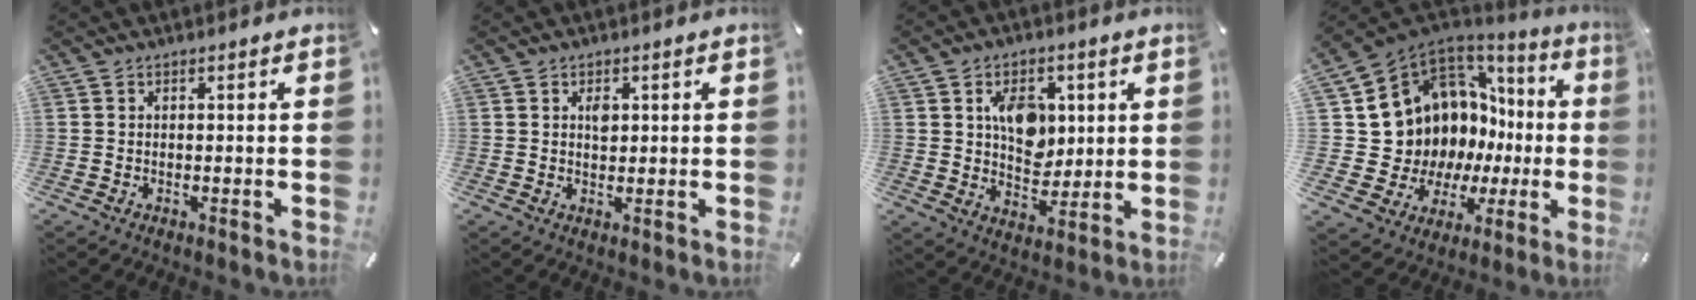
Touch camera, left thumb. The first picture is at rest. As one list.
[{"total": 2.2, "force": [0.7, 1.5, 1.5], "torque": [-0.007, -0.006, 0.007]}, {"total": 9.6, "force": [2.8, 7.4, 5.5], "torque": [-0.074, 0.000, 0.048]}, {"total": 12.4, "force": [4.9, 10.9, 3.4], "torque": [-0.073, -0.082, 0.130]}]